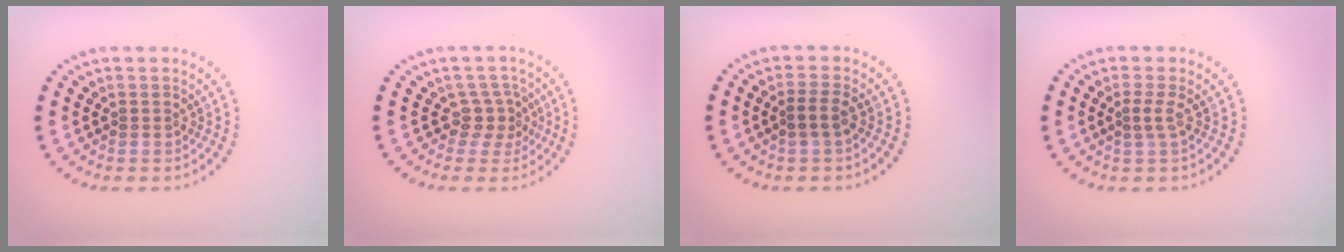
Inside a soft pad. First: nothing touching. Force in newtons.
{"total": 2.2, "press": 1.7, "slide": 1.4}
{"total": 1.7, "press": 1.4, "slide": 0.9}
{"total": 1.1, "press": 0.8, "slide": 0.8}